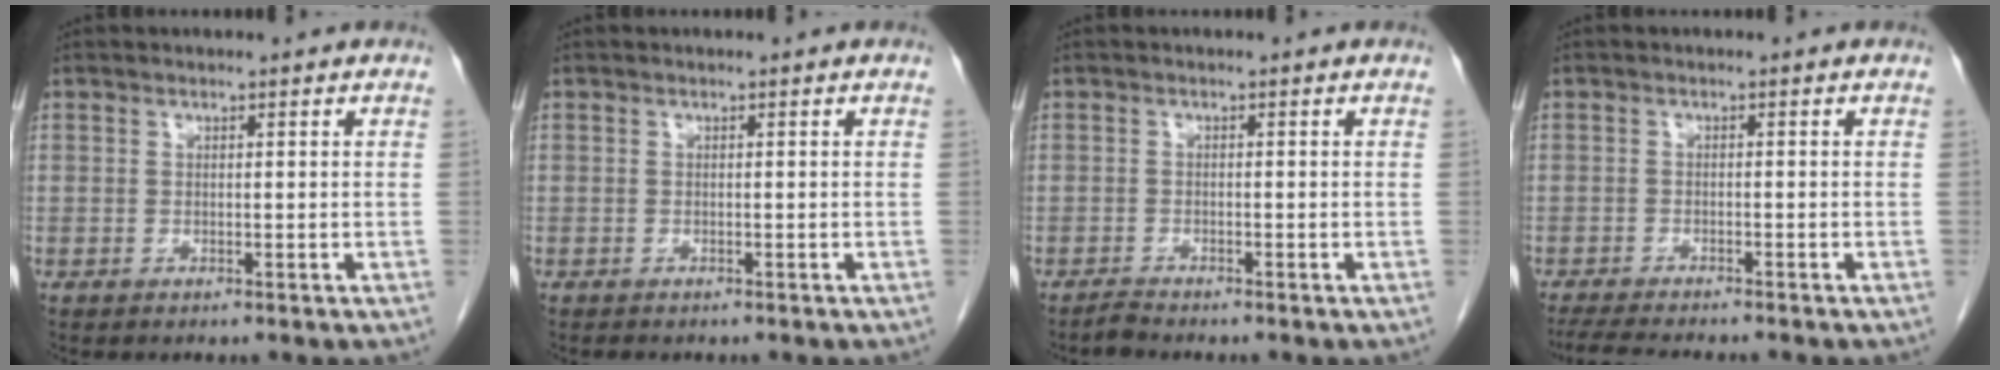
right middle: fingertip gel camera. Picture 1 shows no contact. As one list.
[{"total": 0.8, "force": [-0.7, 0.2, 0.3], "torque": [-0.011, -0.003, -0.009]}, {"total": 1.2, "force": [-1.2, -0.1, 0.1], "torque": [-0.008, -0.005, -0.023]}, {"total": 8.0, "force": [-7.1, 0.8, 3.8], "torque": [-0.057, -0.016, -0.110]}]